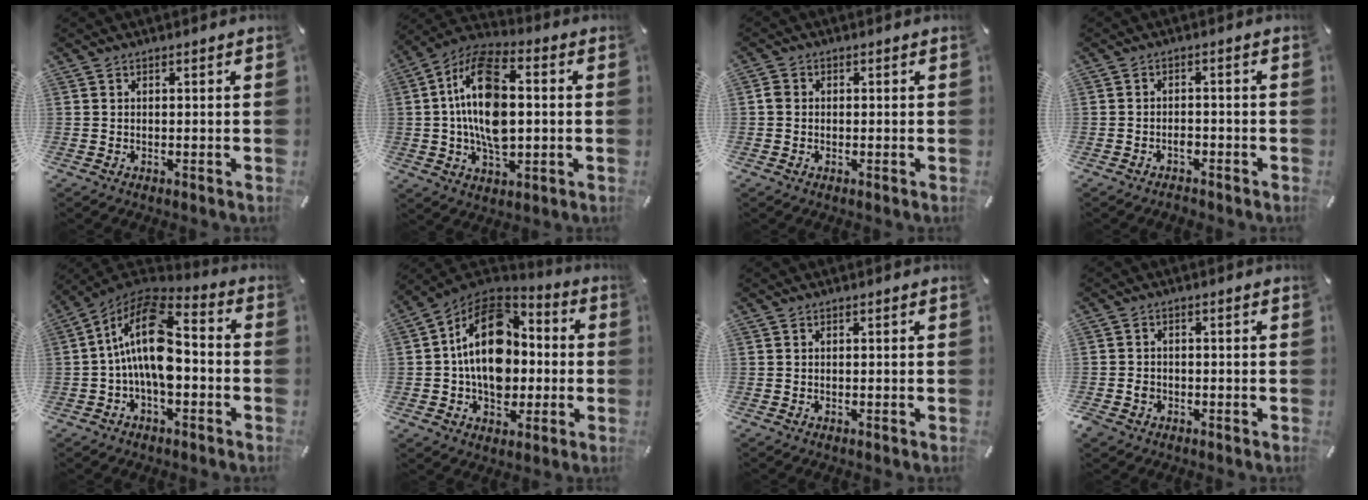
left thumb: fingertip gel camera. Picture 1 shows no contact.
{"total": 15.8, "force": [0.5, 9.1, 13.0], "torque": [-0.276, 0.003, 0.006]}
{"total": 1.7, "force": [-0.2, 1.5, 0.7], "torque": [-0.013, 0.006, -0.005]}
{"total": 2.7, "force": [-1.8, 1.5, 1.3], "torque": [-0.024, 0.008, -0.035]}
{"total": 16.3, "force": [-0.6, 8.8, 13.7], "torque": [-0.277, 0.001, -0.013]}
{"total": 18.5, "force": [0.1, 13.8, 12.4], "torque": [-0.209, 0.004, -0.002]}
{"total": 0.0}
{"total": 2.5, "force": [-1.3, 2.0, 0.8], "torque": [-0.014, 0.006, -0.026]}